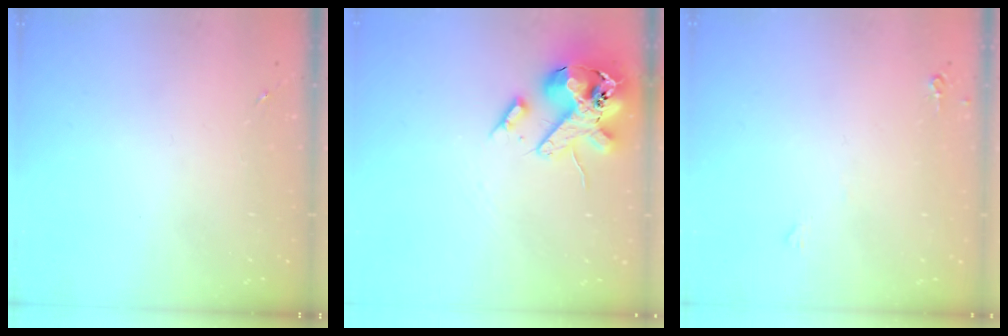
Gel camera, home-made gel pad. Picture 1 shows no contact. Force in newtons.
{"total": 17.7, "press": 17.4, "slide": 2.9}
{"total": 4.1, "press": 4.0, "slide": 0.7}